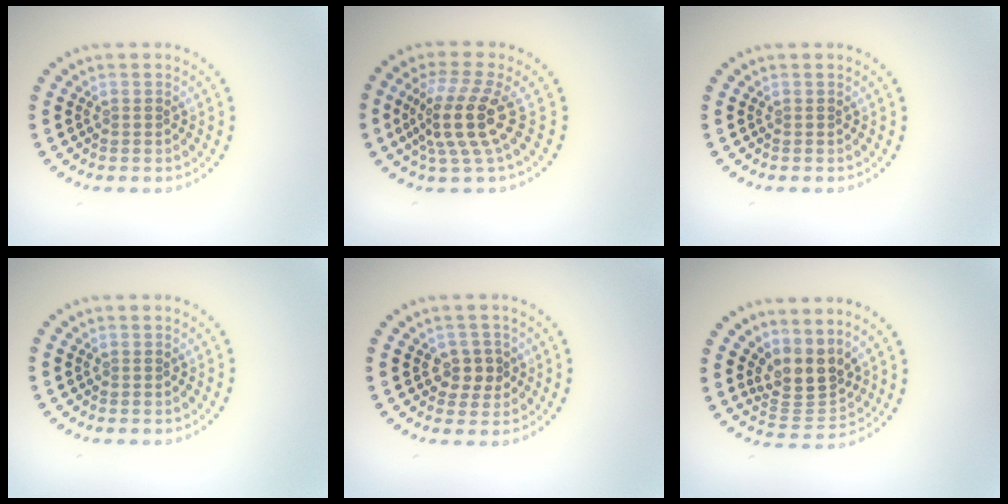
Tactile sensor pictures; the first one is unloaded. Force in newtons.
{"total": 4.7, "press": 3.5, "slide": 3.1}
{"total": 0.0}
{"total": 0.0}
{"total": 2.4, "press": 2.2, "slide": 0.8}
{"total": 3.6, "press": 2.6, "slide": 2.5}